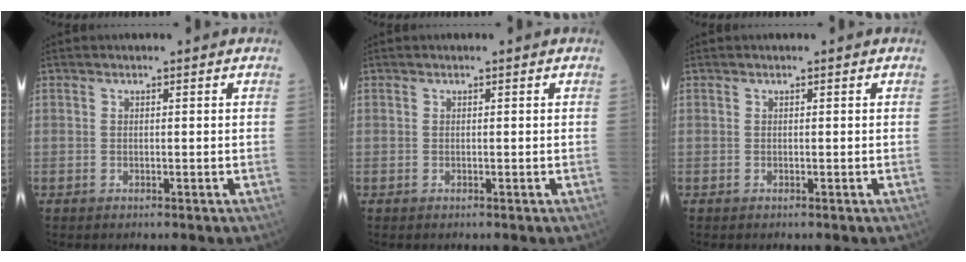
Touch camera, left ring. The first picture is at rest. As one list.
[{"total": 0.0}, {"total": 0.0}]